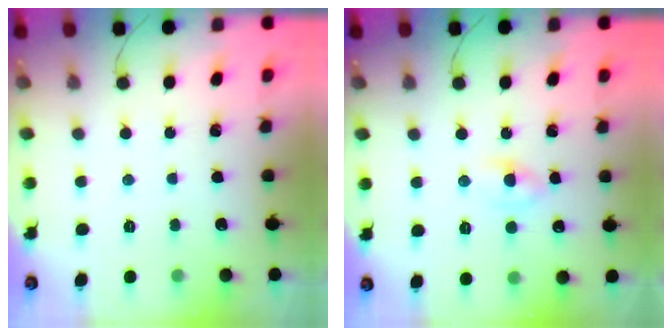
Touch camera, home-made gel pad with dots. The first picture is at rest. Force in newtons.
{"total": 2.2, "press": 1.9, "slide": 1.1}